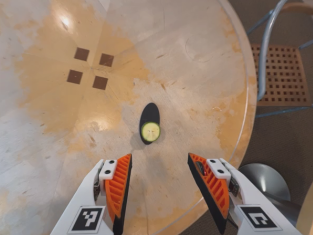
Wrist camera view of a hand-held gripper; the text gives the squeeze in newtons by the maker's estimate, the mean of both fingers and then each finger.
{"total": 0.0}